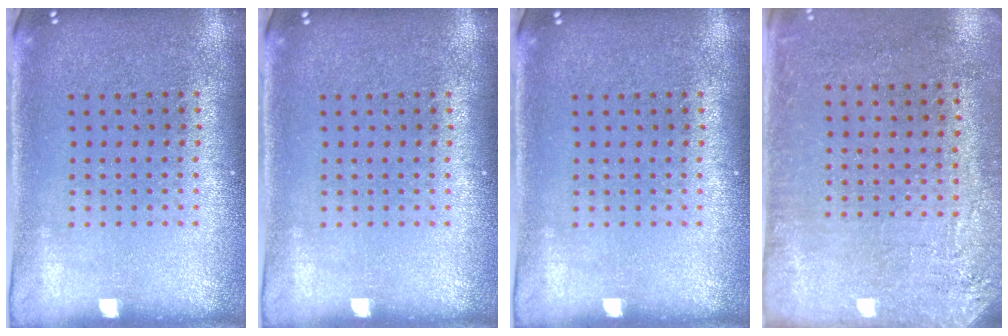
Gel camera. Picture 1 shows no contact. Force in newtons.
{"total": 0.0}
{"total": 0.0}
{"total": 2.7, "press": 2.3, "slide": 1.4}